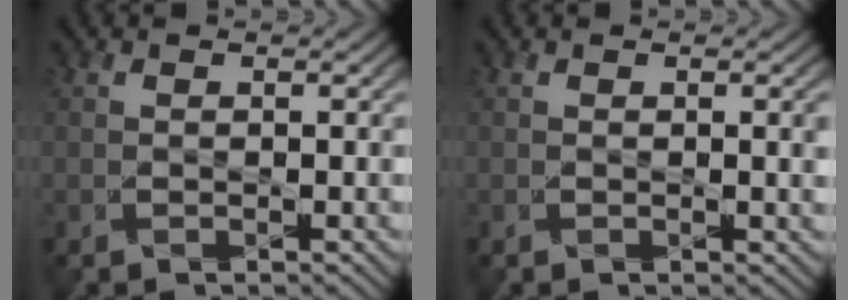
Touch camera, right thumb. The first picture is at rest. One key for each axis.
{"total": 1.6, "fx": 0.4, "fy": 0.2, "fz": 1.5, "tx": -0.023, "ty": 0.000, "tz": 0.007}